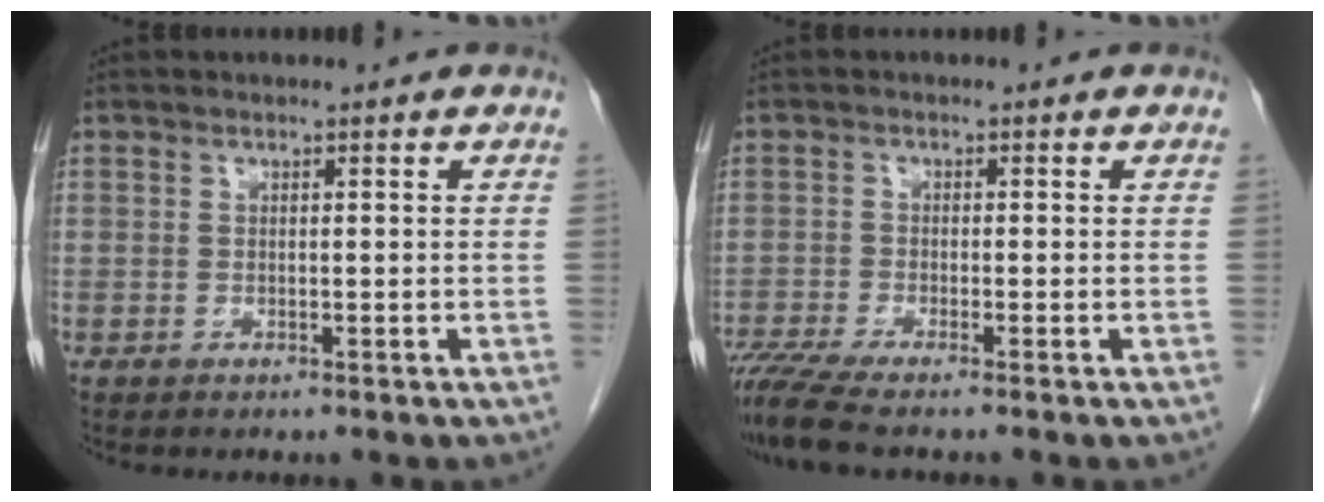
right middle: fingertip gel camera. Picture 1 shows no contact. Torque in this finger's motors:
{"motor_torque": [0.63, -0.44, 0.23, 0.06]}